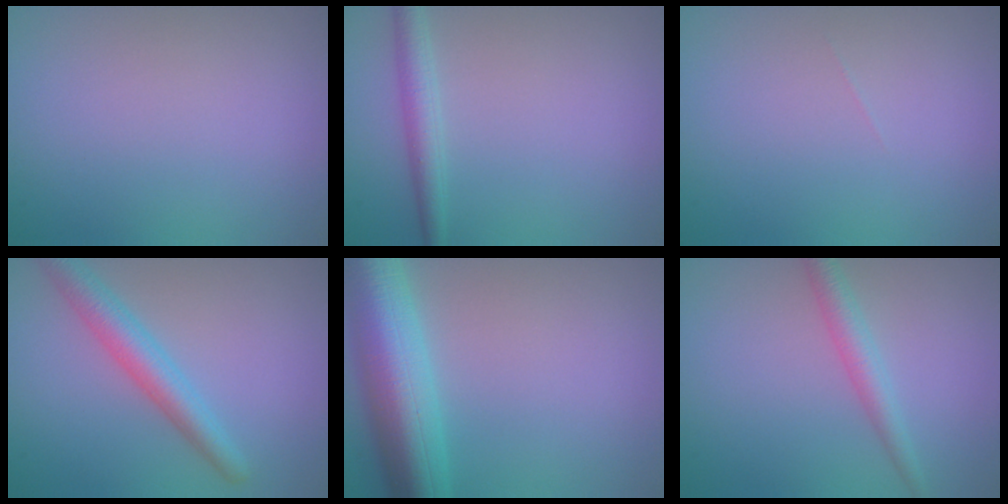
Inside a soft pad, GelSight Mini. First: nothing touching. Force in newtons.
{"total": 2.3, "press": 2.3, "slide": 0.1}
{"total": 0.0}
{"total": 3.8, "press": 3.8, "slide": 0.1}
{"total": 9.2, "press": 9.2, "slide": 0.2}
{"total": 2.5, "press": 2.5, "slide": 0.1}